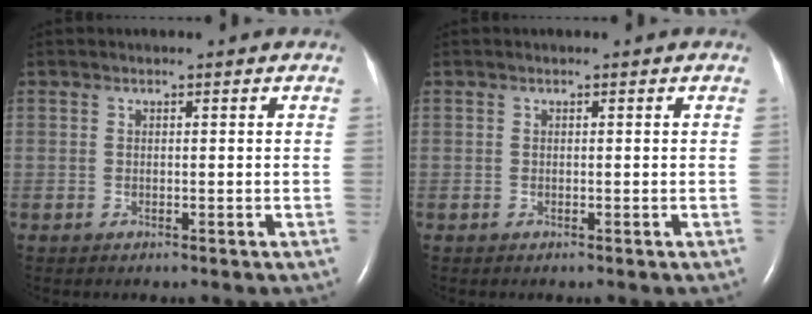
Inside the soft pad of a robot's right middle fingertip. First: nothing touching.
{"total": 0.0}